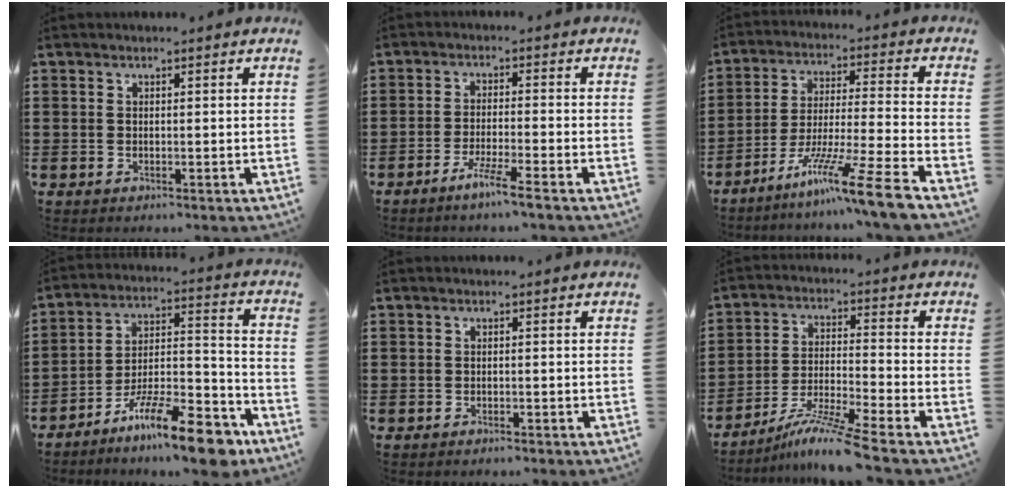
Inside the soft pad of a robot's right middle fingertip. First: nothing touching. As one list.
[{"total": 4.1, "force": [-3.3, -0.6, 2.4], "torque": [-0.047, -0.008, -0.060]}, {"total": 12.1, "force": [-9.3, -0.9, 7.7], "torque": [-0.140, 0.002, -0.178]}, {"total": 14.9, "force": [-11.4, 2.4, 9.4], "torque": [-0.149, 0.043, -0.201]}, {"total": 0.8, "force": [-0.8, 0.1, 0.0], "torque": [-0.003, -0.001, -0.016]}, {"total": 8.3, "force": [-6.8, -0.7, 4.7], "torque": [-0.101, -0.018, -0.133]}]